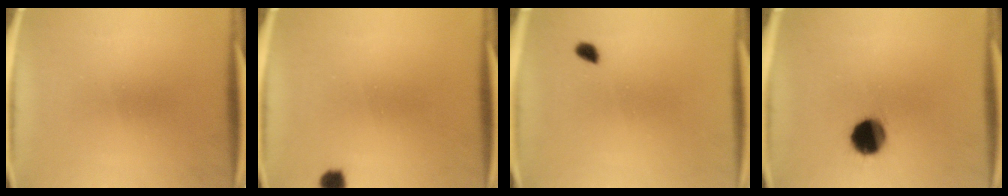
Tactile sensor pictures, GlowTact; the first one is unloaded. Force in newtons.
{"total": 2.2}
{"total": 1.7}
{"total": 10.2}